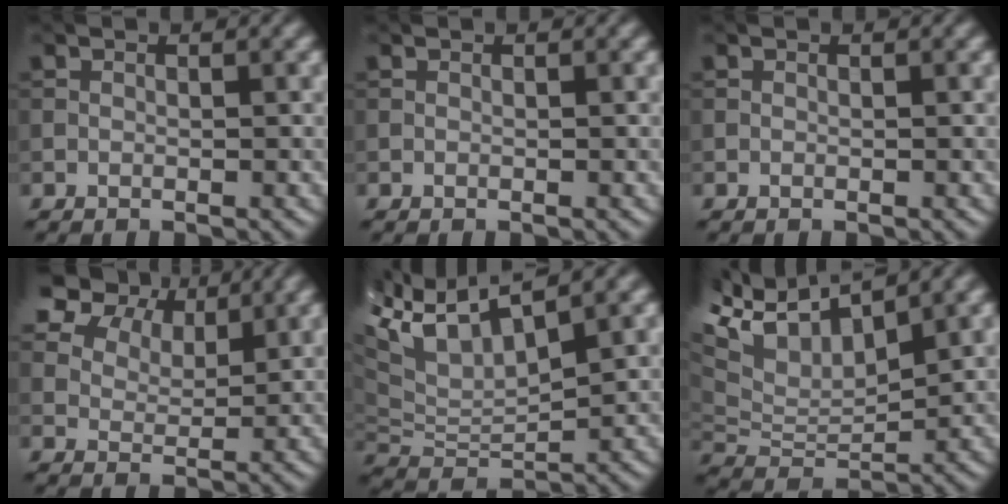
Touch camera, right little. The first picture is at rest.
{"total": 0.0}
{"total": 0.0}
{"total": 6.3, "force": [5.0, 3.0, 2.5], "torque": [-0.083, -0.008, 0.114]}
{"total": 6.2, "force": [3.4, 2.1, 4.7], "torque": [-0.133, 0.011, 0.088]}
{"total": 7.5, "force": [4.3, 3.2, 5.2], "torque": [-0.147, 0.009, 0.107]}